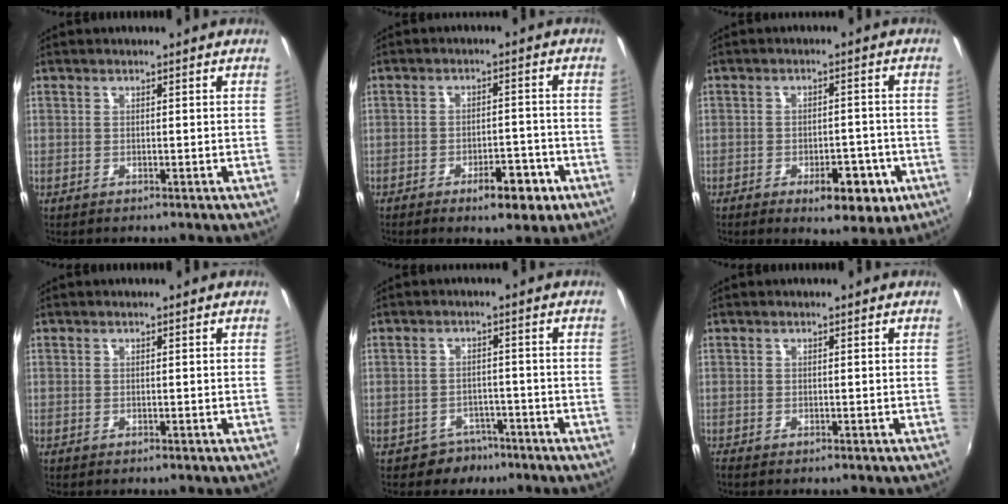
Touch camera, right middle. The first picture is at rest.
{"total": 6.7, "force": [-3.9, 2.6, 4.8], "torque": [-0.079, 0.003, -0.045]}
{"total": 8.3, "force": [-4.0, 3.9, 6.2], "torque": [-0.097, -0.003, -0.045]}
{"total": 0.0}
{"total": 4.7, "force": [-3.4, 3.3, 0.2], "torque": [-0.012, 0.014, -0.046]}
{"total": 0.6, "force": [-0.6, 0.1, 0.1], "torque": [-0.003, -0.004, -0.013]}